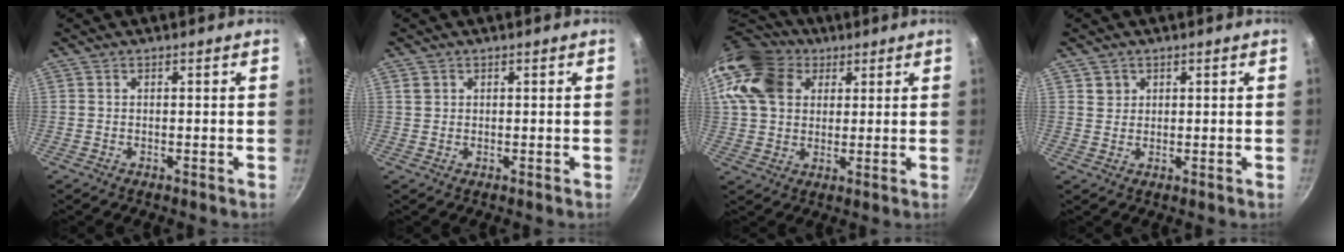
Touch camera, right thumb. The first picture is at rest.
{"total": 1.3, "force": [0.5, 1.2, 0.4], "torque": [-0.004, 0.004, 0.010]}
{"total": 16.4, "force": [6.6, 12.2, 8.8], "torque": [-0.161, 0.006, 0.113]}
{"total": 2.1, "force": [1.0, 1.8, 0.3], "torque": [0.012, 0.005, 0.017]}